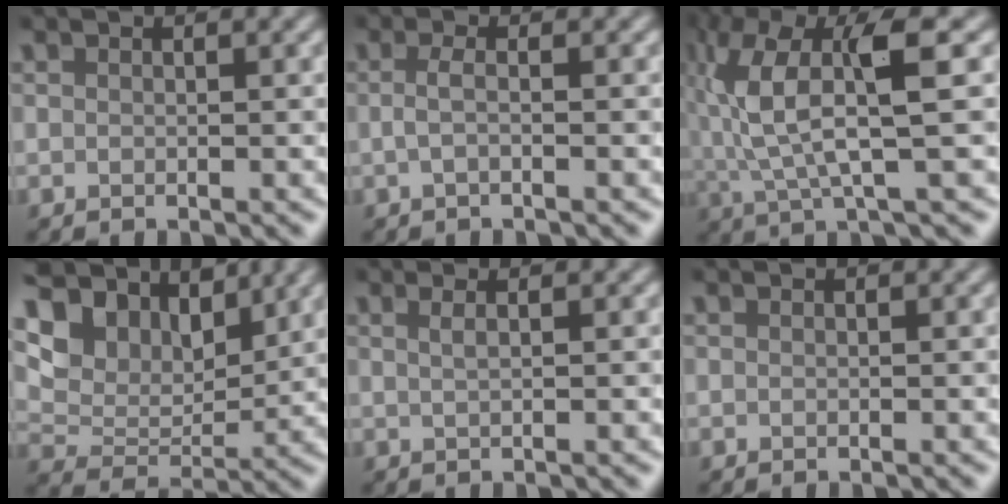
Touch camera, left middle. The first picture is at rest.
{"total": 1.4, "force": [-0.2, 0.4, 1.3], "torque": [-0.026, -0.001, -0.008]}
{"total": 7.4, "force": [1.4, 1.4, 7.2], "torque": [-0.151, 0.005, 0.030]}
{"total": 10.0, "force": [6.7, 5.4, 5.2], "torque": [-0.117, 0.010, 0.095]}
{"total": 2.0, "force": [0.9, 0.9, 1.5], "torque": [-0.008, -0.002, -0.007]}
{"total": 0.0}